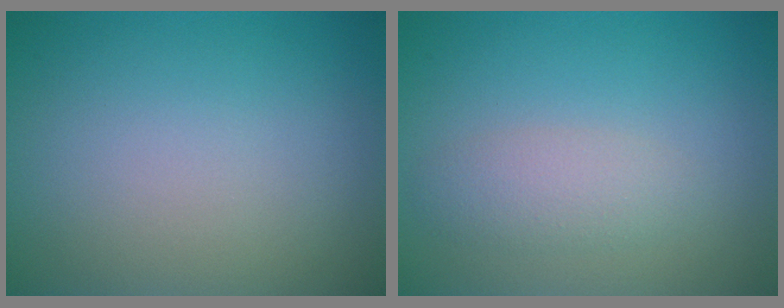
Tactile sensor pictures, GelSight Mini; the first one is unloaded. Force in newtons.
{"total": 2.3, "press": 2.3, "slide": 0.1}